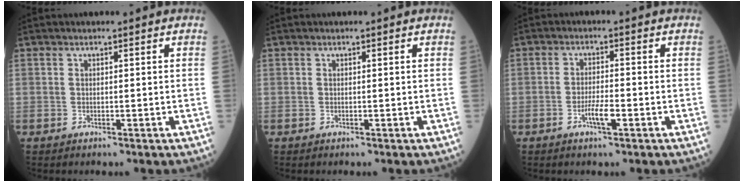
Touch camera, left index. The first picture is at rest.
{"total": 0.0}
{"total": 3.3, "force": [-1.5, 0.5, 2.9], "torque": [-0.056, 0.000, -0.029]}